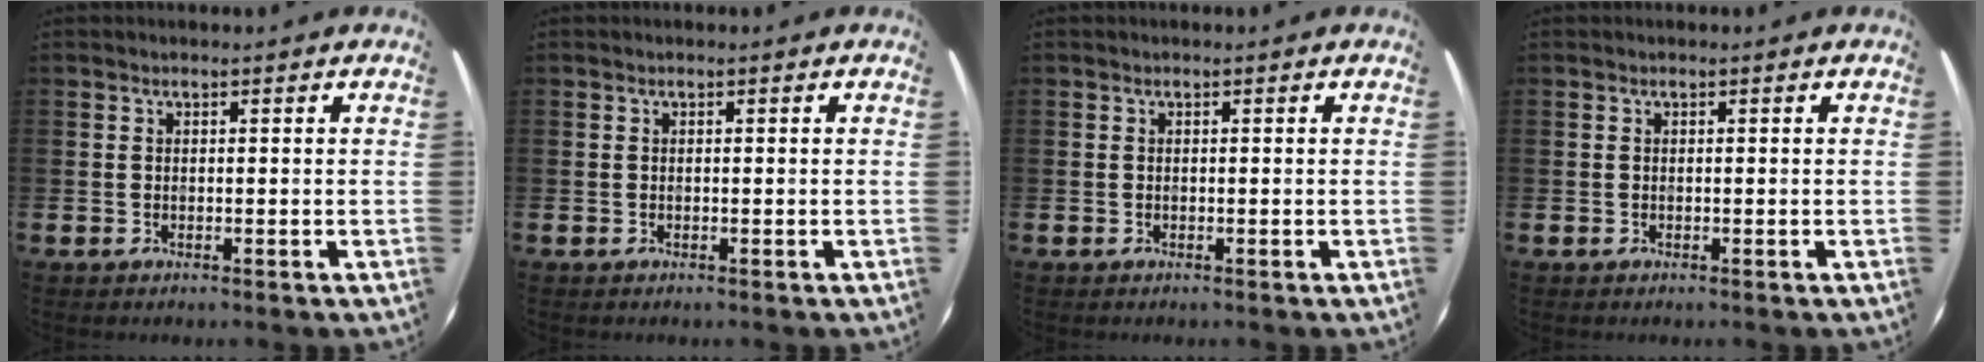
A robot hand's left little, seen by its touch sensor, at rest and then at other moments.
{"total": 0.0}
{"total": 0.0}
{"total": 0.0}